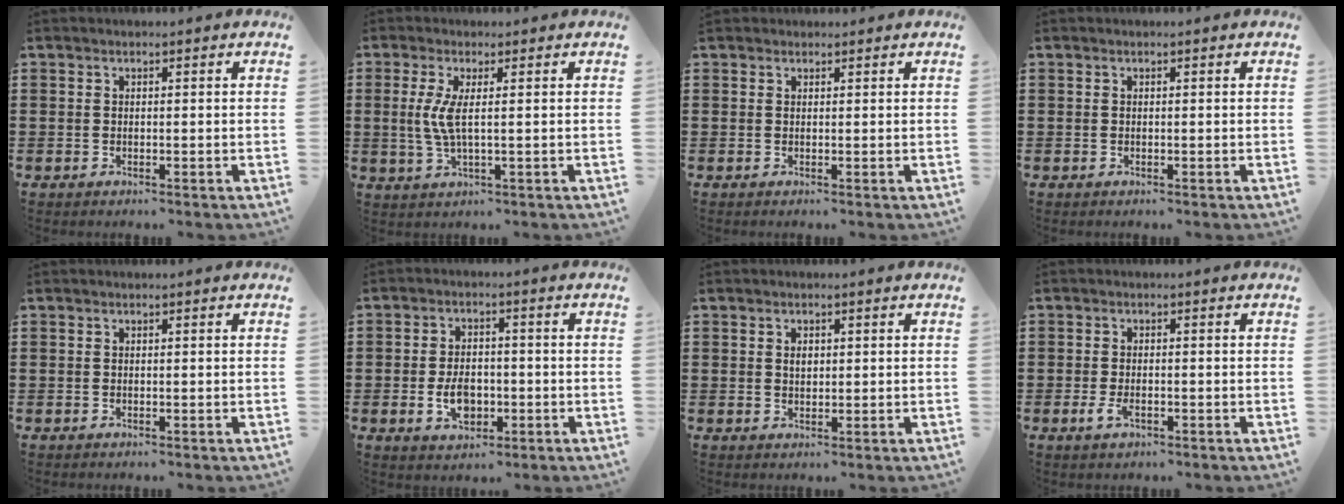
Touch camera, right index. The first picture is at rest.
{"total": 4.4, "force": [0.5, 0.7, 4.3], "torque": [-0.105, -0.013, 0.001]}
{"total": 0.6, "force": [0.5, 0.2, -0.1], "torque": [0.000, 0.000, 0.011]}
{"total": 0.0}
{"total": 0.0}
{"total": 5.2, "force": [-1.3, 3.4, 3.7], "torque": [-0.069, -0.001, -0.024]}
{"total": 1.5, "force": [0.4, 1.0, 1.0], "torque": [-0.022, 0.007, 0.006]}
{"total": 2.1, "force": [-0.8, 0.9, 1.8], "torque": [-0.050, -0.011, -0.017]}